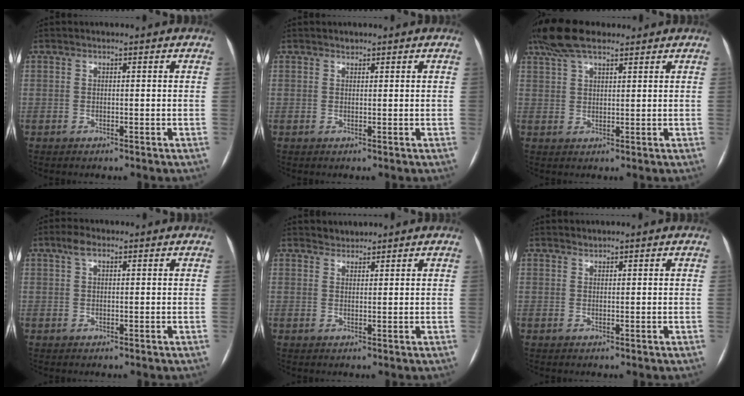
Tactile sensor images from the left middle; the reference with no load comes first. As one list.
[{"total": 0.8, "force": [0.7, 0.4, 0.1], "torque": [-0.005, 0.000, 0.012]}, {"total": 8.9, "force": [6.9, 2.7, 5.0], "torque": [-0.101, 0.035, 0.127]}, {"total": 2.2, "force": [1.3, 0.8, 1.6], "torque": [-0.038, 0.014, 0.027]}, {"total": 1.7, "force": [1.6, 0.4, -0.3], "torque": [0.000, 0.007, 0.029]}, {"total": 0.6, "force": [0.6, 0.1, -0.1], "torque": [-0.006, 0.001, 0.014]}]